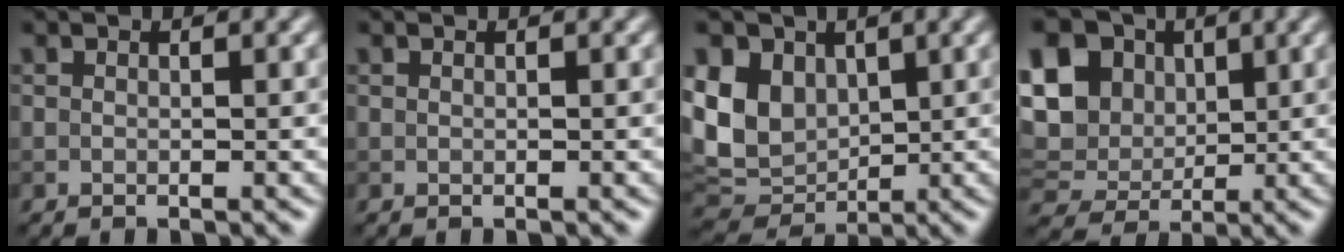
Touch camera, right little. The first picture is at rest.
{"total": 0.0}
{"total": 8.3, "force": [2.1, 6.2, 5.1], "torque": [-0.121, 0.001, 0.041]}
{"total": 10.9, "force": [3.1, 8.4, 6.2], "torque": [-0.130, 0.030, 0.041]}